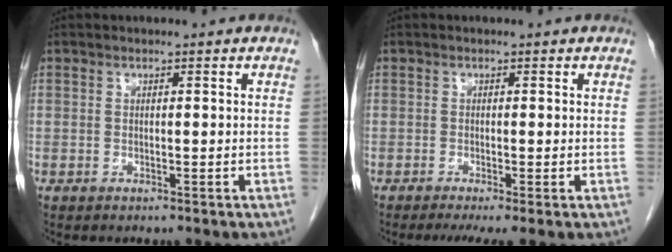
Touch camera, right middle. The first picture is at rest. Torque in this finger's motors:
{"motor_torque": [0.44, -0.21, 0.14, 0.03]}